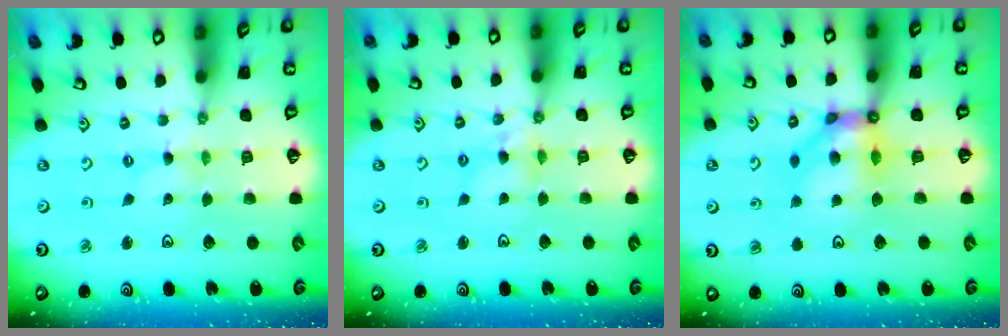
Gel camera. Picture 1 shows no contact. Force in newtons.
{"total": 5.0, "press": 5.0, "slide": 0.4}
{"total": 10.5, "press": 10.5, "slide": 0.9}